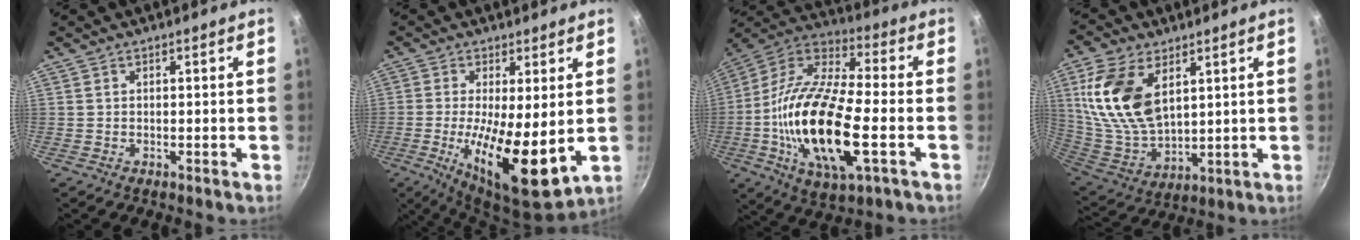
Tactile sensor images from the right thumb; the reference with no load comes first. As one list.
[{"total": 14.5, "force": [-1.1, 4.5, 13.7], "torque": [-0.232, -0.020, -0.012]}, {"total": 23.6, "force": [-4.6, 9.1, 21.3], "torque": [-0.416, 0.022, -0.100]}, {"total": 17.7, "force": [6.3, 10.2, 13.0], "torque": [-0.248, -0.032, 0.135]}]